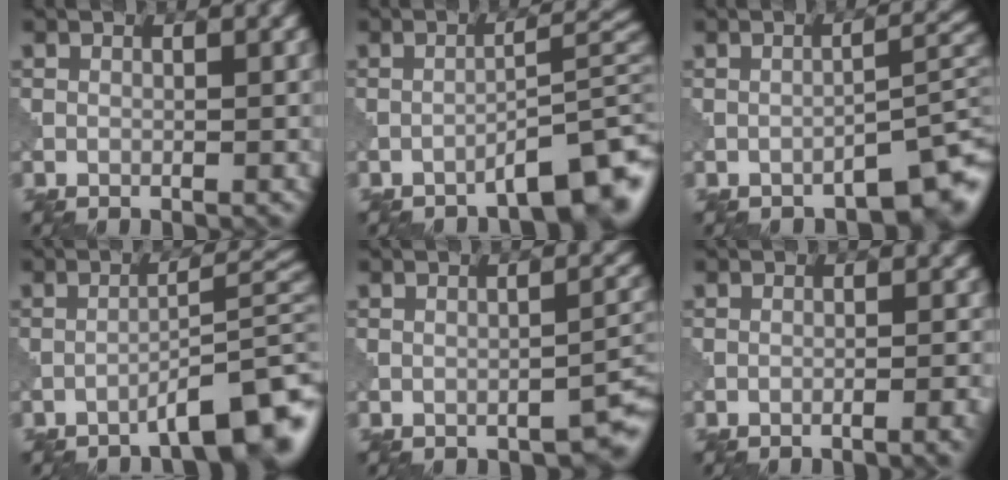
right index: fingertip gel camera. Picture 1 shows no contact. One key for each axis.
{"total": 5.8, "fx": -4.1, "fy": 1.1, "fz": 3.9, "tx": -0.047, "ty": 0.017, "tz": -0.060}
{"total": 4.5, "fx": -3.2, "fy": 1.1, "fz": 3.0, "tx": -0.029, "ty": 0.011, "tz": -0.044}
{"total": 6.6, "fx": -4.4, "fy": 1.2, "fz": 4.8, "tx": -0.060, "ty": 0.019, "tz": -0.068}
{"total": 2.4, "fx": -2.0, "fy": 0.4, "fz": 1.3, "tx": -0.014, "ty": 0.010, "tz": -0.032}
{"total": 3.1, "fx": -2.2, "fy": 0.6, "fz": 2.1, "tx": -0.028, "ty": 0.015, "tz": -0.041}